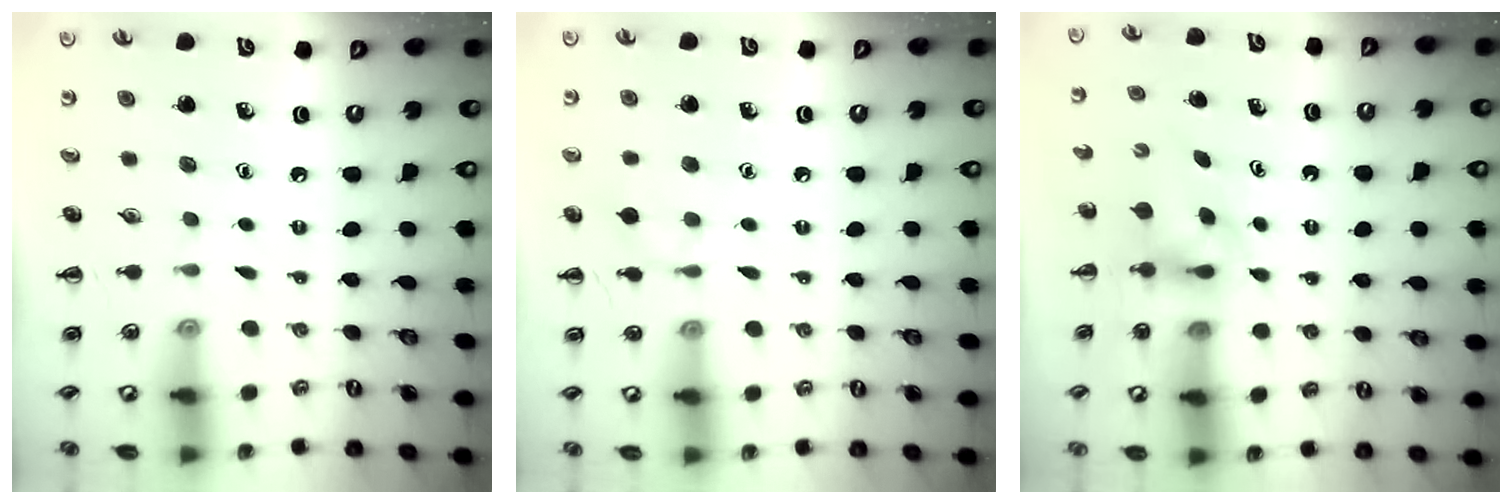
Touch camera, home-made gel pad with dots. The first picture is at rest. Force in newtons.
{"total": 5.8, "press": 5.5, "slide": 1.8}
{"total": 3.5, "press": 3.4, "slide": 0.6}